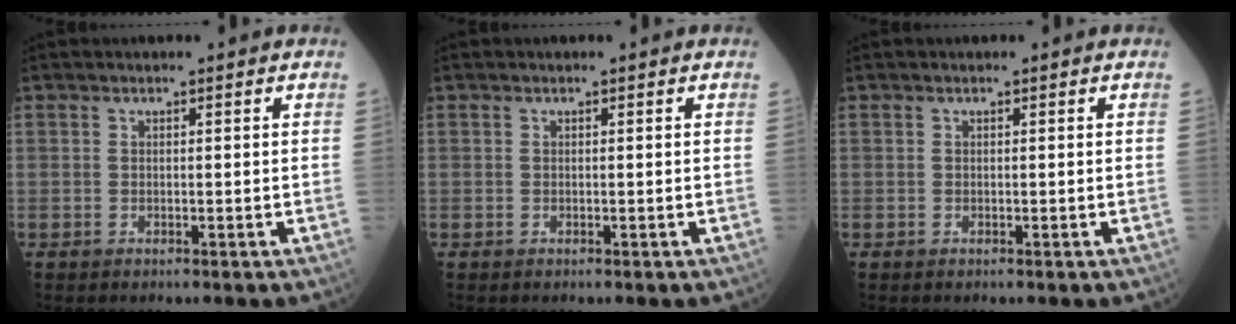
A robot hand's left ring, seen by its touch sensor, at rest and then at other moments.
{"total": 0.0}
{"total": 0.0}